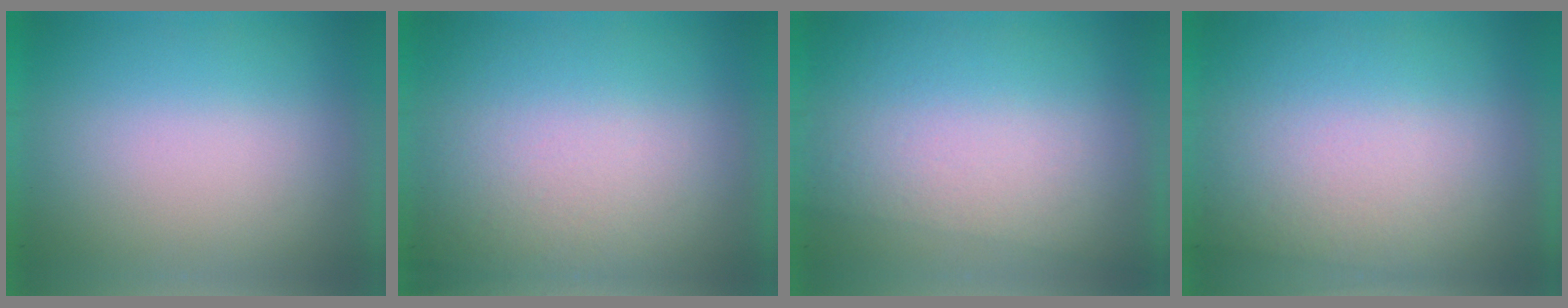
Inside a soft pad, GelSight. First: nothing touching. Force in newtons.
{"total": 2.7}
{"total": 2.8}
{"total": 2.9}